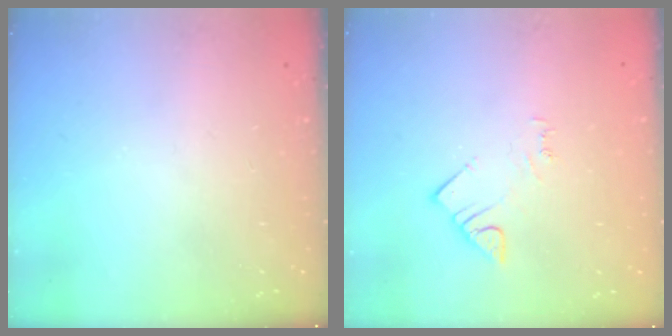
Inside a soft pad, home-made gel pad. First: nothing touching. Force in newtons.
{"total": 4.0, "press": 3.9, "slide": 0.6}